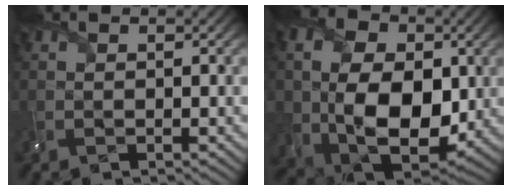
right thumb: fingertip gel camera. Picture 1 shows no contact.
{"total": 14.3, "force": [-0.5, 9.7, 10.5], "torque": [-0.191, -0.020, 0.003]}